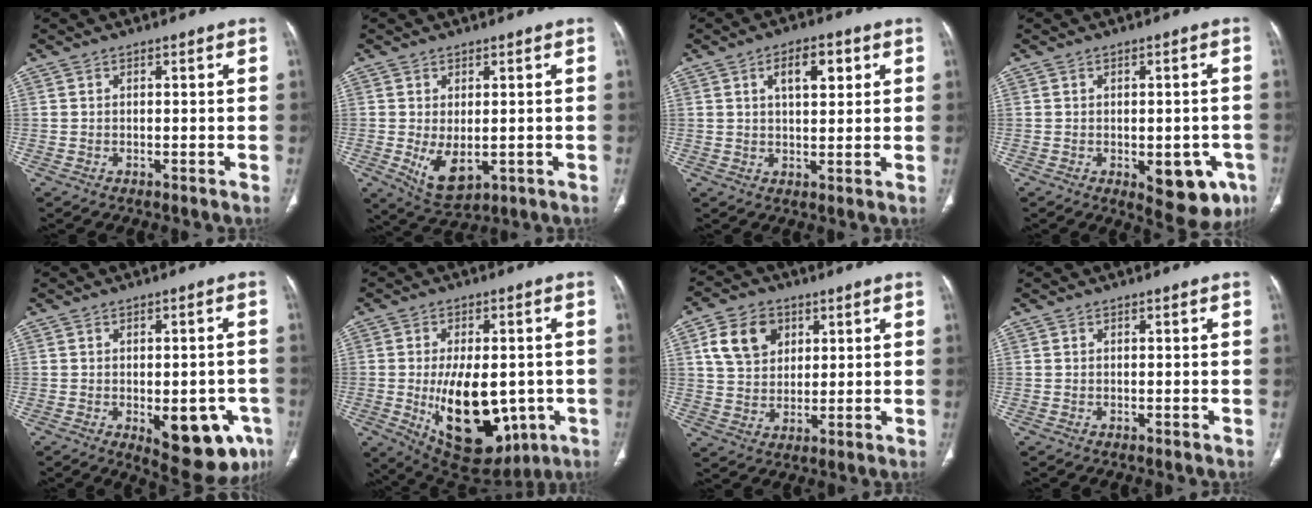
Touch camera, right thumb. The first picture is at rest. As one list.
[{"total": 6.6, "force": [-1.0, 3.7, 5.4], "torque": [-0.086, -0.014, 0.001]}, {"total": 6.5, "force": [2.5, 3.1, 5.2], "torque": [-0.066, -0.004, 0.039]}, {"total": 10.5, "force": [-3.8, 5.3, 8.3], "torque": [-0.068, 0.003, -0.036]}, {"total": 13.4, "force": [-4.9, 6.2, 10.8], "torque": [-0.105, 0.005, -0.048]}, {"total": 19.1, "force": [-3.5, 10.7, 15.5], "torque": [-0.221, -0.013, -0.021]}, {"total": 9.9, "force": [3.9, 7.4, 5.3], "torque": [-0.073, -0.008, 0.074]}, {"total": 0.0}]